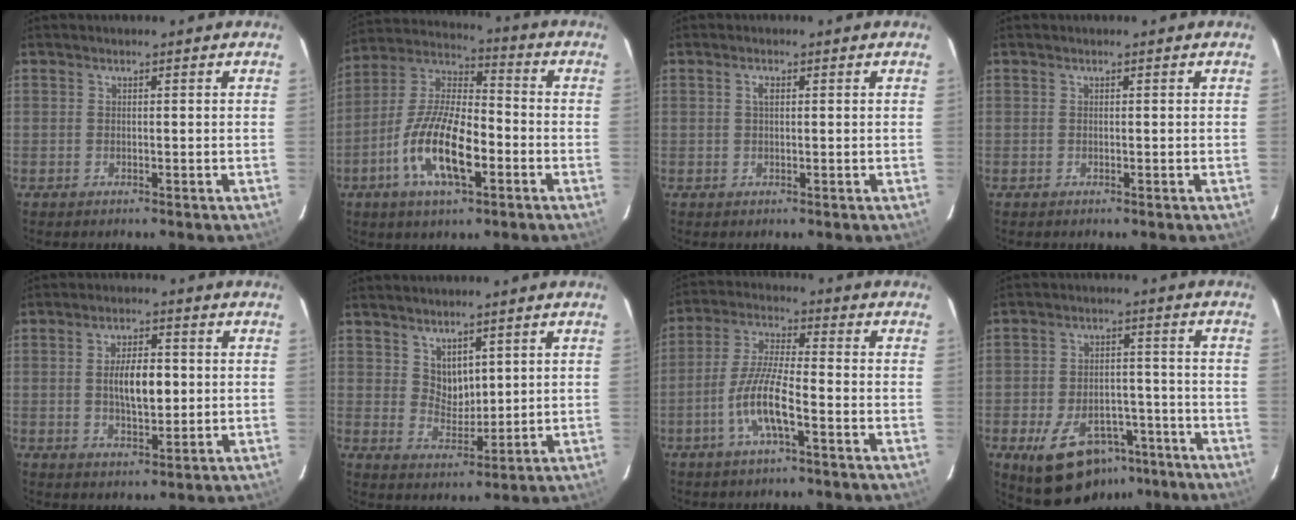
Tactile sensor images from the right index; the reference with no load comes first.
{"total": 15.6, "force": [-5.8, 6.0, 13.2], "torque": [-0.268, -0.005, -0.109]}
{"total": 1.2, "force": [0.3, 0.5, 1.0], "torque": [-0.020, 0.003, 0.004]}
{"total": 0.0}
{"total": 7.5, "force": [0.3, 3.3, 6.8], "torque": [-0.121, 0.003, 0.010]}
{"total": 5.0, "force": [3.2, 3.2, 2.2], "torque": [-0.027, 0.001, 0.067]}
{"total": 9.1, "force": [-4.0, 1.5, 8.0], "torque": [-0.169, -0.001, -0.076]}
{"total": 15.1, "force": [-9.0, 9.1, 8.0], "torque": [-0.159, 0.017, -0.115]}